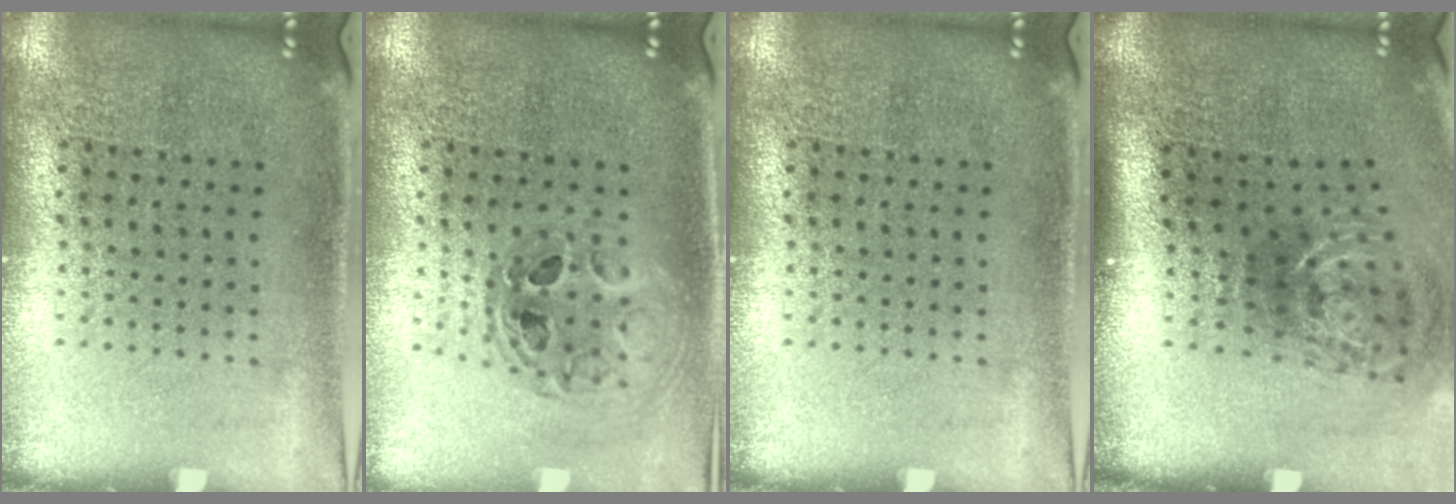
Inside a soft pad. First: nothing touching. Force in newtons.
{"total": 0.7, "press": 0.7, "slide": 0.1}
{"total": 0.0}
{"total": 2.0, "press": 1.2, "slide": 1.6}